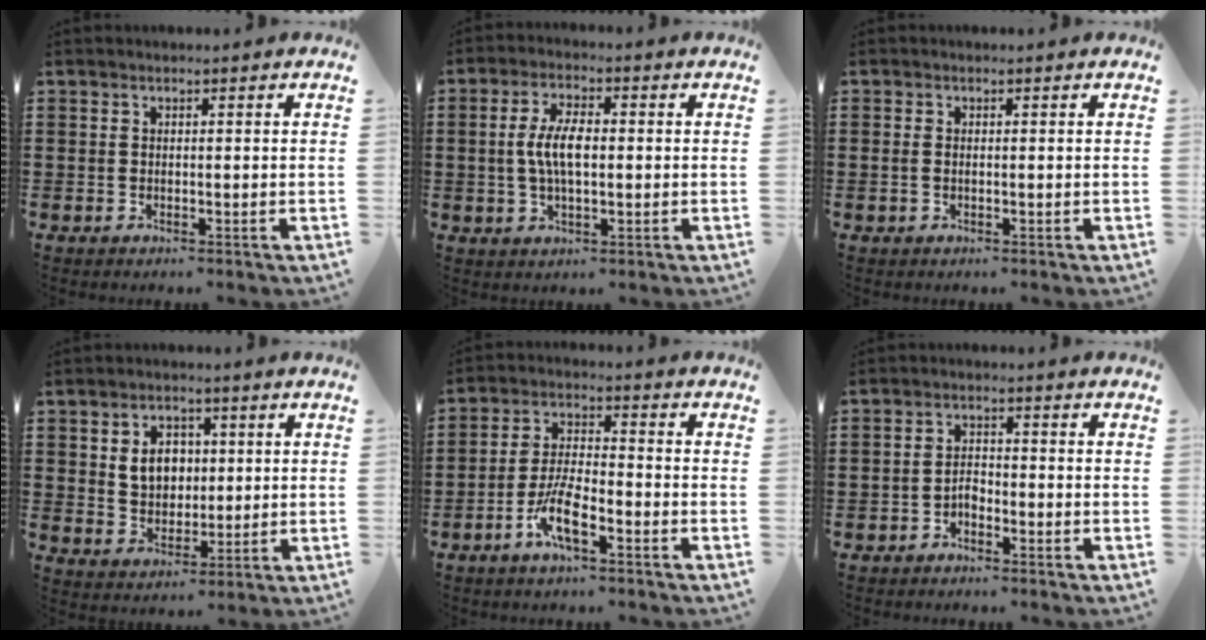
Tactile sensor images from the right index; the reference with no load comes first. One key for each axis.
{"total": 6.0, "fx": 0.1, "fy": 2.2, "fz": 5.6, "tx": -0.124, "ty": -0.001, "tz": -0.007}
{"total": 0.6, "fx": 0.0, "fy": 0.3, "fz": 0.5, "tx": -0.009, "ty": 0.003, "tz": -0.001}
{"total": 5.5, "fx": 1.3, "fy": 4.2, "fz": 3.3, "tx": -0.063, "ty": 0.008, "tz": 0.017}
{"total": 6.7, "fx": -3.7, "fy": 1.9, "fz": 5.3, "tx": -0.125, "ty": -0.006, "tz": -0.075}
{"total": 1.8, "fx": -1.5, "fy": 0.9, "fz": 0.4, "tx": -0.012, "ty": 0.006, "tz": -0.031}